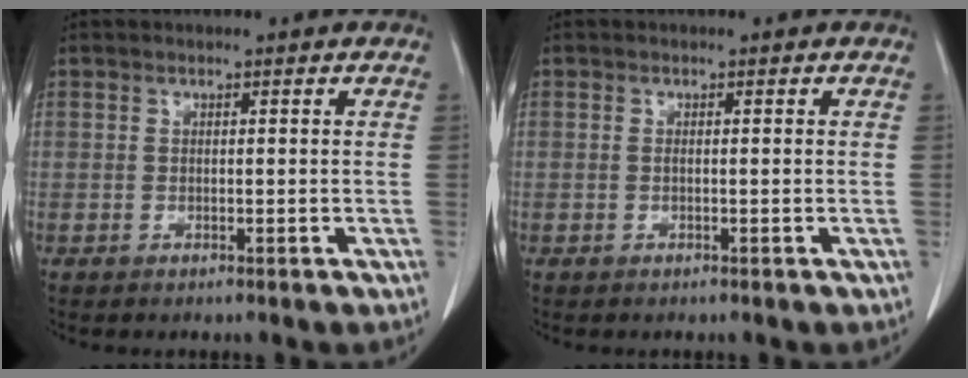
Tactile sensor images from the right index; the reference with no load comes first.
{"total": 0.6, "force": [0.0, 0.1, 0.6], "torque": [-0.013, -0.001, 0.002]}